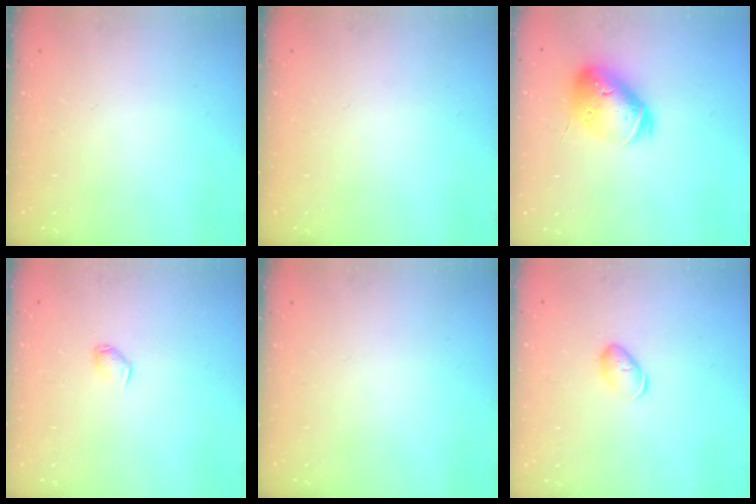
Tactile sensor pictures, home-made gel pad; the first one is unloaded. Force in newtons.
{"total": 0.0}
{"total": 17.1, "press": 16.9, "slide": 2.4}
{"total": 2.8, "press": 2.7, "slide": 0.6}
{"total": 0.0}
{"total": 6.0, "press": 6.0, "slide": 0.7}